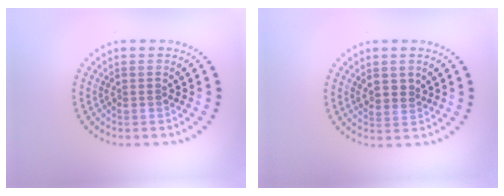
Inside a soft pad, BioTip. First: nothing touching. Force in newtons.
{"total": 1.4, "press": 1.2, "slide": 0.6}